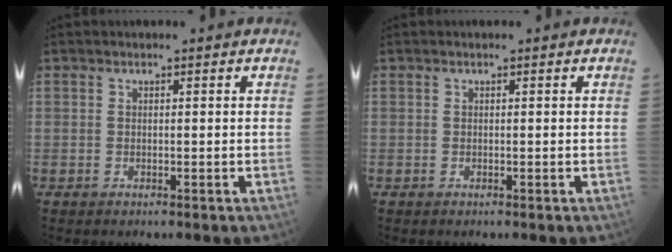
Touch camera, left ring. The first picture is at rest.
{"total": 0.0}